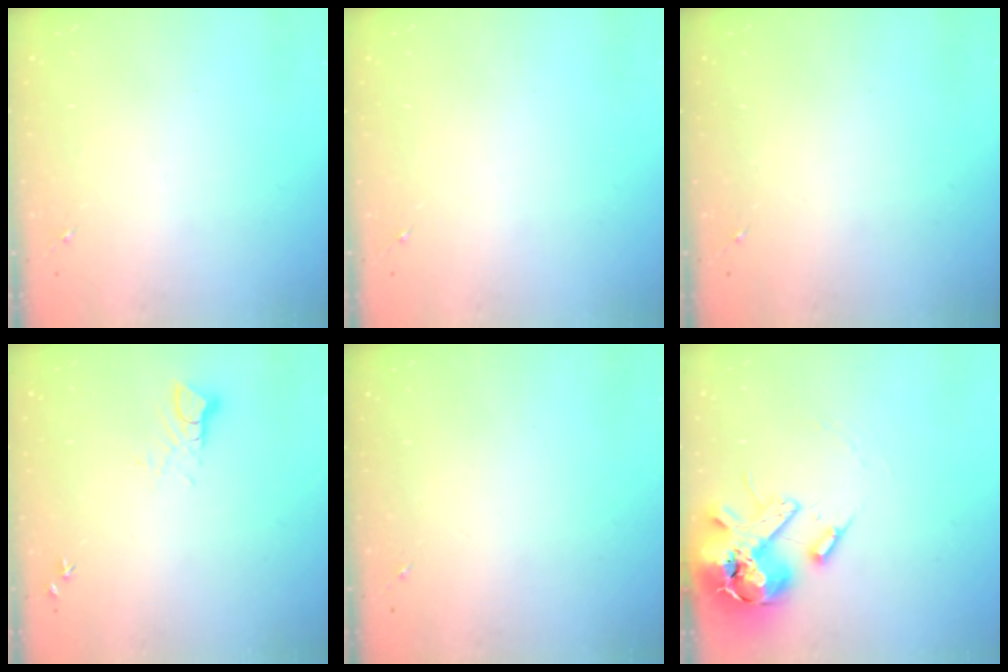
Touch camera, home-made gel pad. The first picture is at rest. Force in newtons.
{"total": 0.0}
{"total": 0.0}
{"total": 3.5, "press": 3.5, "slide": 0.2}
{"total": 0.0}
{"total": 16.2, "press": 16.0, "slide": 2.7}